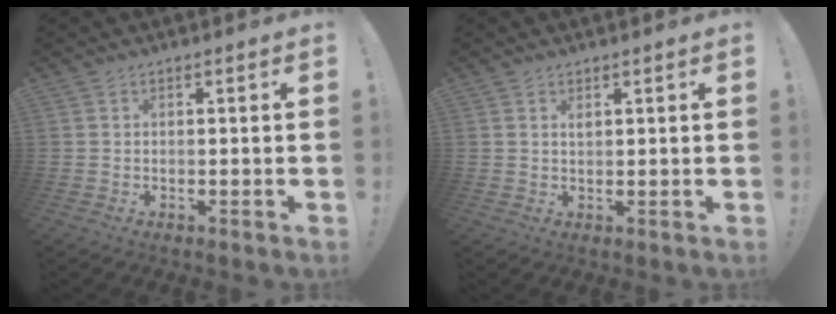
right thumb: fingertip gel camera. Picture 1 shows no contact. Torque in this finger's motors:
{"motor_torque": [-0.19, 0.08, -0.10, 0.05, 0.01]}